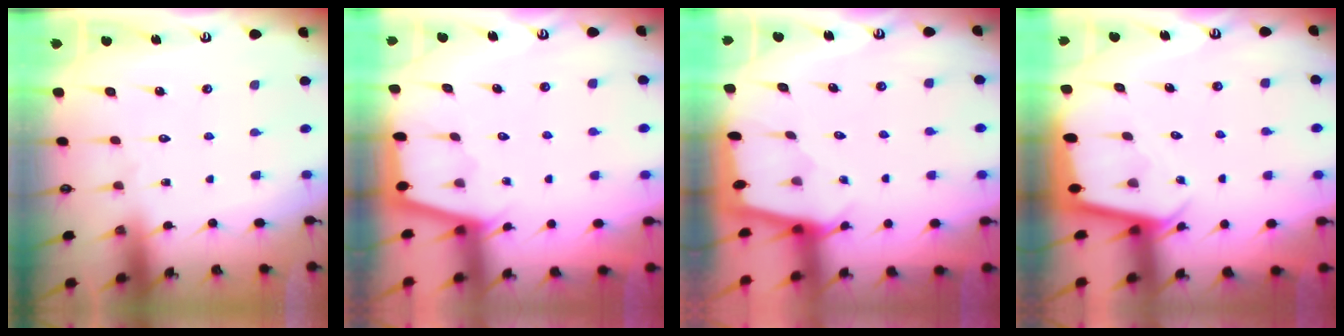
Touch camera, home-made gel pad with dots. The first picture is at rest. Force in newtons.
{"total": 2.4, "press": 2.3, "slide": 0.4}
{"total": 1.9, "press": 1.9, "slide": 0.1}
{"total": 2.3, "press": 2.3, "slide": 0.1}